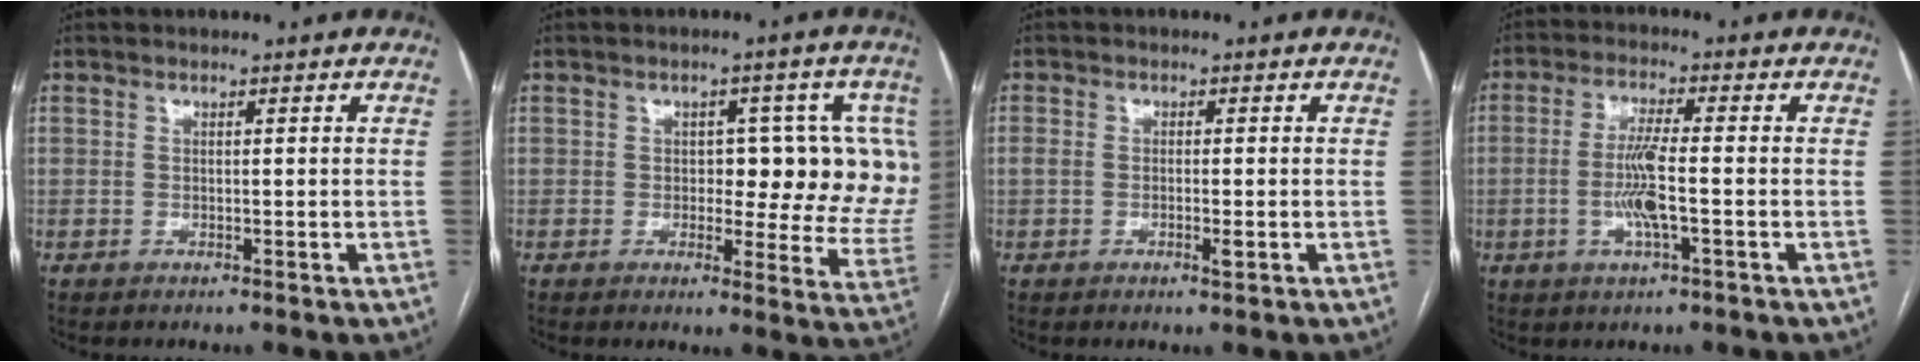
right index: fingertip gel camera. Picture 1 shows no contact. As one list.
[{"total": 11.8, "force": [1.5, 5.9, 10.2], "torque": [-0.099, 0.009, 0.017]}, {"total": 2.4, "force": [-0.6, 0.9, 2.2], "torque": [-0.045, 0.001, -0.007]}, {"total": 6.7, "force": [-1.3, 0.3, 6.5], "torque": [-0.133, -0.004, -0.027]}]